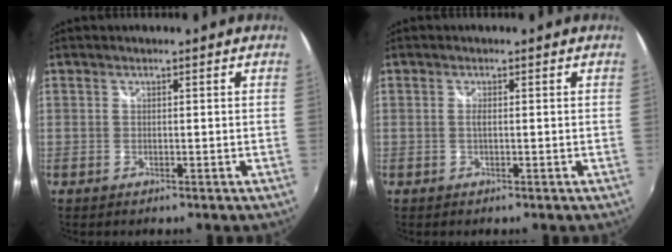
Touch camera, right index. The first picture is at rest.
{"total": 0.8, "force": [0.0, 0.0, 0.8], "torque": [-0.016, 0.000, -0.002]}